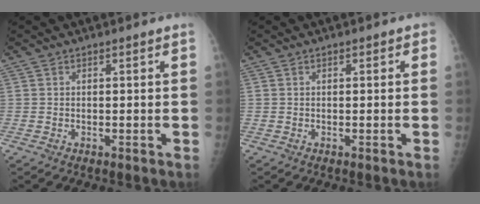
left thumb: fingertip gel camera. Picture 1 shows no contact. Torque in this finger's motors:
{"motor_torque": [0.12, 0.44, -0.10, -0.30, 0.03]}